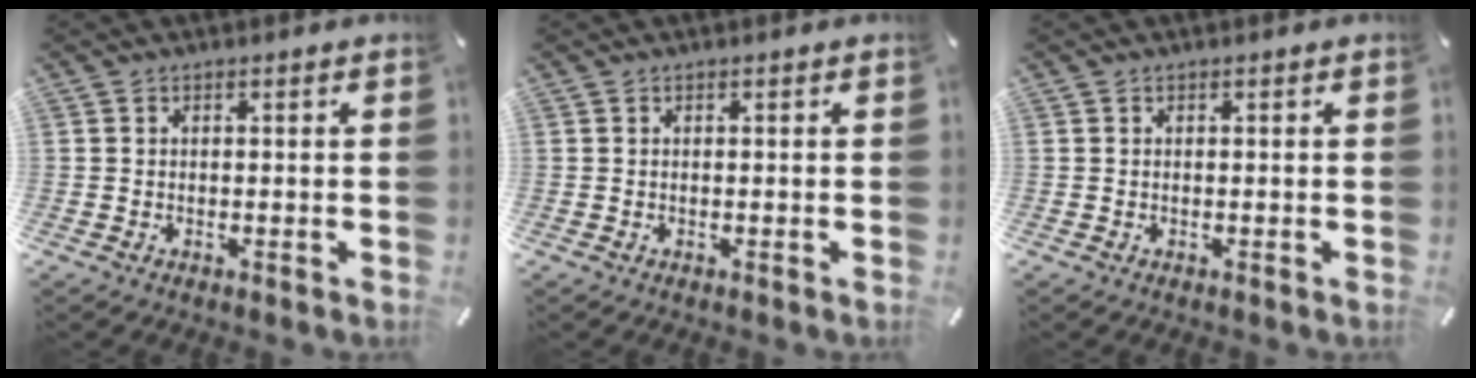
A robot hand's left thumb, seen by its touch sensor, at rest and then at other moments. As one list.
[{"total": 0.0}, {"total": 0.0}]